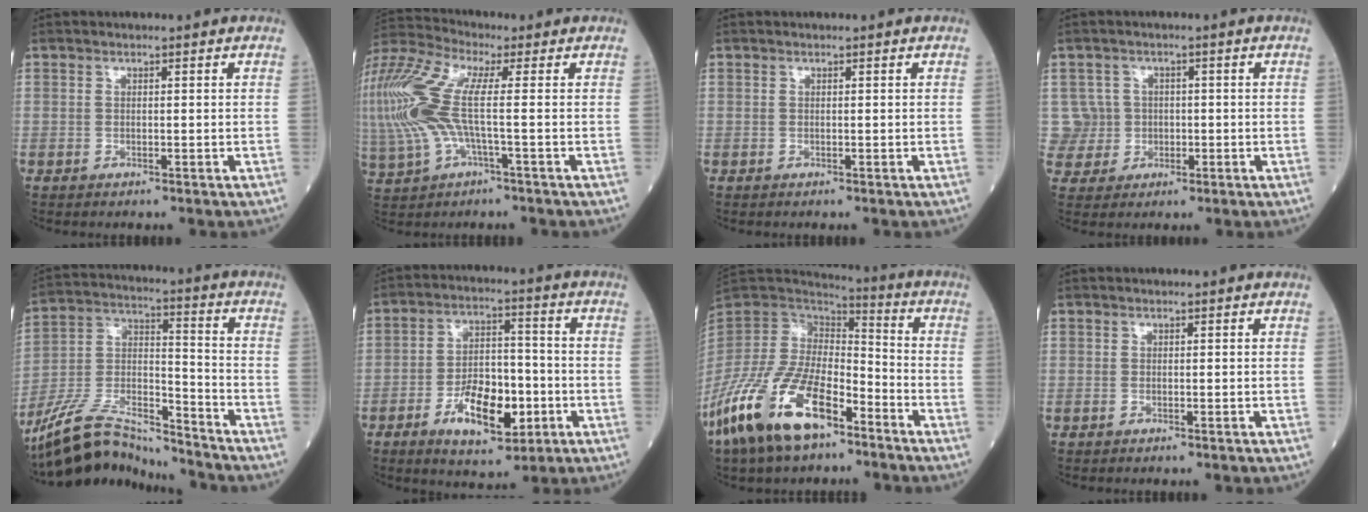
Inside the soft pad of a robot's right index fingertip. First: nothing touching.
{"total": 17.6, "force": [0.3, 5.8, 16.6], "torque": [-0.414, 0.018, 0.000]}
{"total": 0.0}
{"total": 5.0, "force": [0.2, 5.0, -0.5], "torque": [0.022, 0.016, 0.009]}
{"total": 15.0, "force": [-14.0, 2.2, 4.8], "torque": [-0.094, 0.022, -0.259]}
{"total": 10.9, "force": [-4.1, 4.9, 8.8], "torque": [-0.159, 0.007, -0.065]}
{"total": 18.6, "force": [-11.4, 7.4, 12.7], "torque": [-0.278, -0.017, -0.220]}
{"total": 0.0}